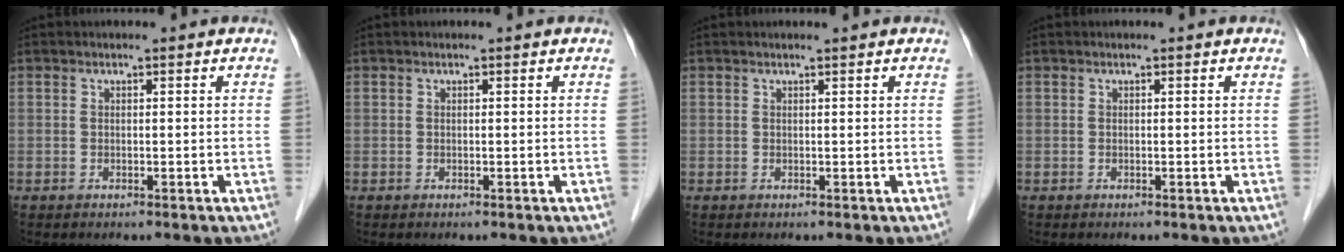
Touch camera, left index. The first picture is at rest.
{"total": 0.0}
{"total": 0.9, "force": [0.8, -0.2, 0.4], "torque": [-0.009, 0.005, 0.017]}
{"total": 0.0}